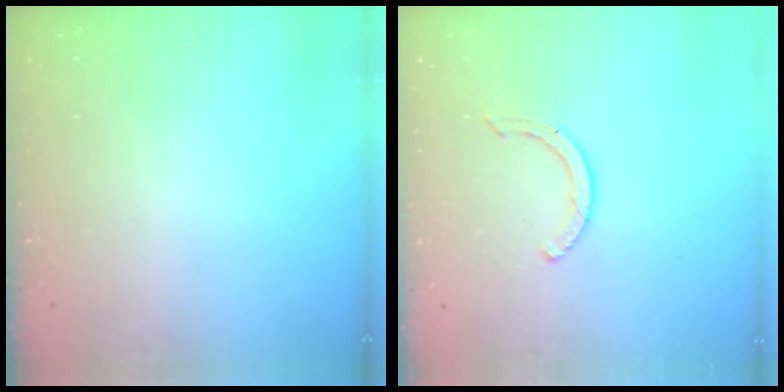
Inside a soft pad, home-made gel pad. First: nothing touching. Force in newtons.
{"total": 2.9, "press": 2.9, "slide": 0.4}